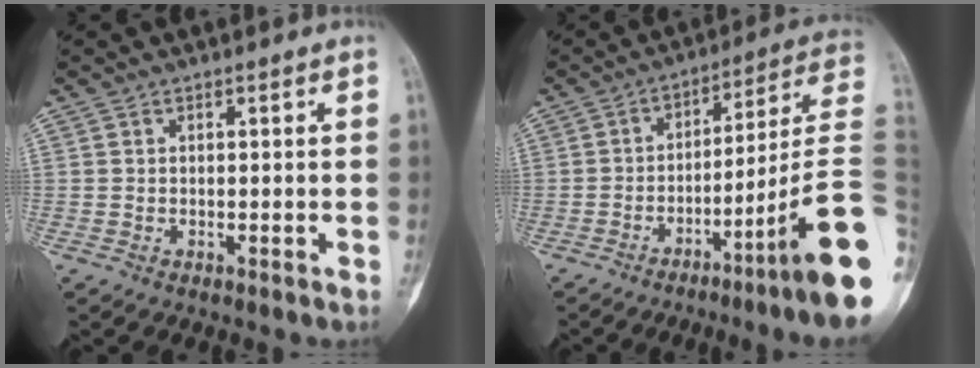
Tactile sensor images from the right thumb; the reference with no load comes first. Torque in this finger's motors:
{"motor_torque": [3.49, 1.51, 1.86, -0.91, 0.41]}